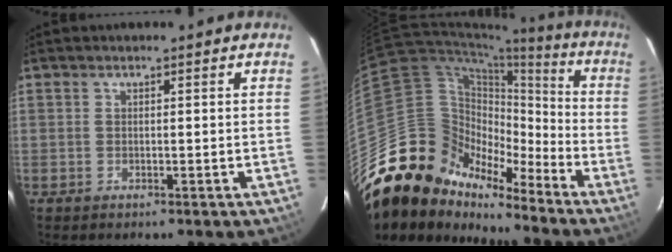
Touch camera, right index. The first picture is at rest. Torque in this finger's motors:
{"motor_torque": [0.89, -1.15, 0.28, -0.05]}